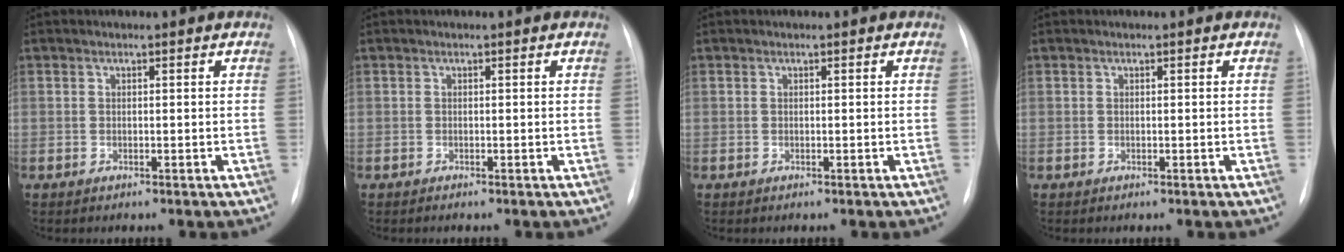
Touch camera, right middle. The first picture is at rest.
{"total": 0.0}
{"total": 0.0}
{"total": 0.0}